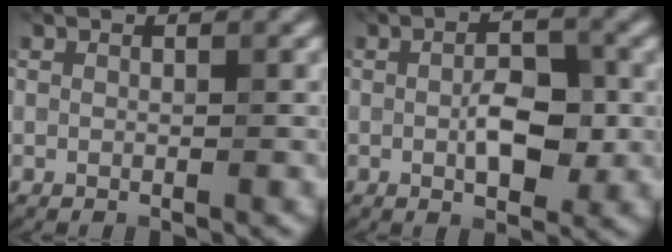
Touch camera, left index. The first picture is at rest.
{"total": 4.3, "force": [-0.4, 2.0, 3.7], "torque": [-0.070, 0.002, -0.004]}